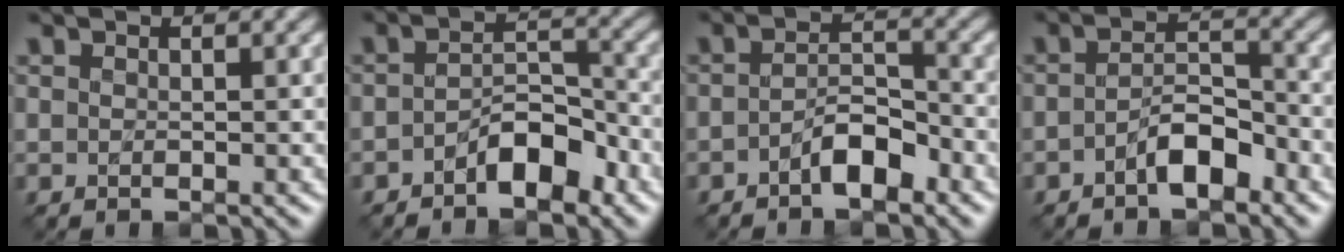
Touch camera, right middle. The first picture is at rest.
{"total": 3.8, "force": [-2.3, 1.6, 2.6], "torque": [-0.037, 0.014, -0.040]}
{"total": 3.1, "force": [-1.8, 1.1, 2.2], "torque": [-0.036, 0.010, -0.035]}
{"total": 3.2, "force": [-1.8, 1.3, 2.3], "torque": [-0.038, 0.011, -0.036]}